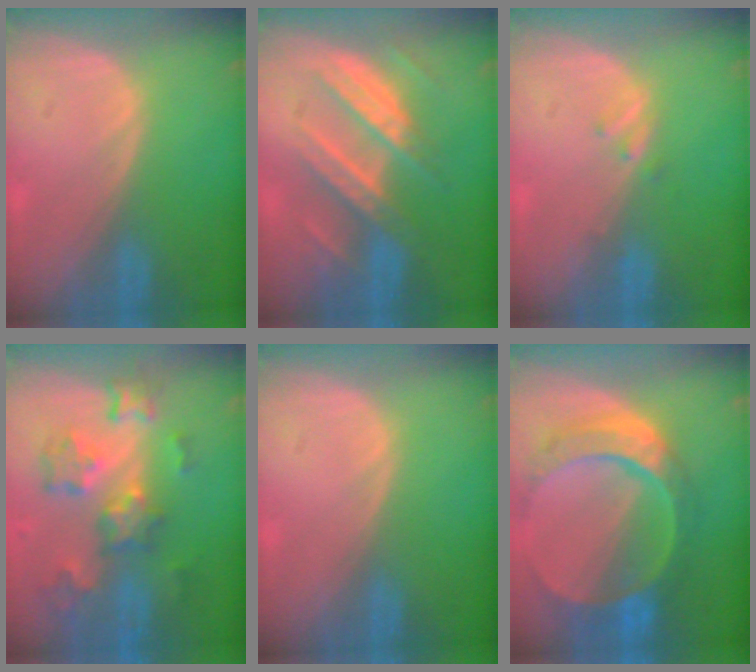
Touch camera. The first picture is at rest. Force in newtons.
{"total": 7.9, "press": 7.9, "slide": 0.4}
{"total": 1.1, "press": 1.1, "slide": 0.1}
{"total": 9.2, "press": 8.1, "slide": 4.3}
{"total": 0.0}
{"total": 10.9, "press": 9.2, "slide": 5.8}